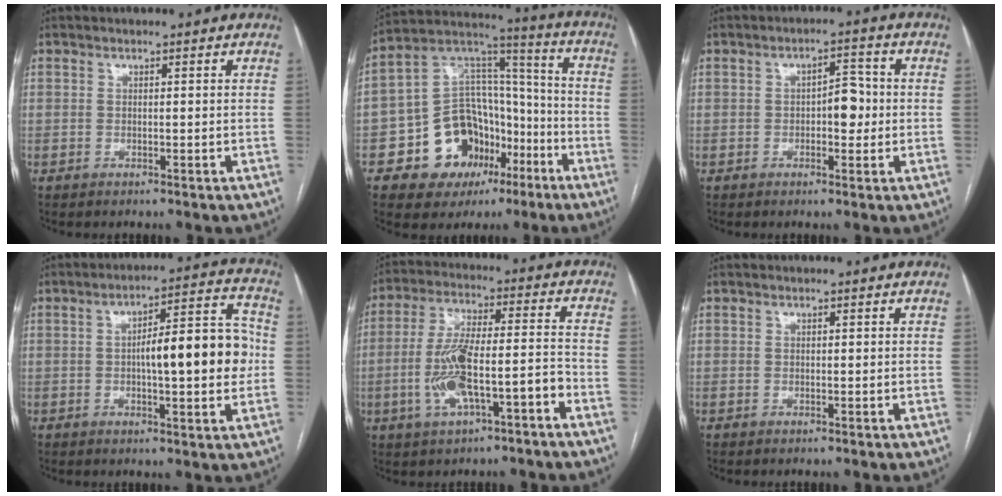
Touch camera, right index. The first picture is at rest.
{"total": 15.8, "force": [-7.3, 11.8, 7.7], "torque": [-0.122, 0.063, -0.108]}
{"total": 4.1, "force": [-0.3, 2.0, 3.6], "torque": [-0.046, 0.009, -0.004]}
{"total": 12.6, "force": [-0.3, 2.9, 12.3], "torque": [-0.176, 0.029, -0.001]}
{"total": 11.6, "force": [-4.5, 2.7, 10.4], "torque": [-0.200, 0.018, -0.073]}
{"total": 0.0}